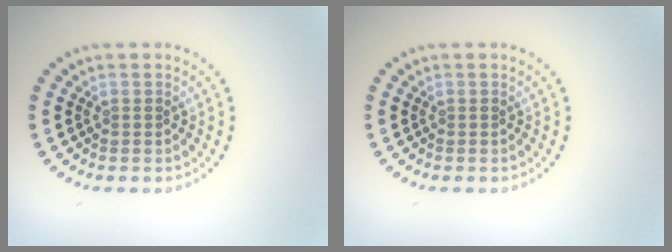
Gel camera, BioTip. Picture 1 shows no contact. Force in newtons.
{"total": 0.0}